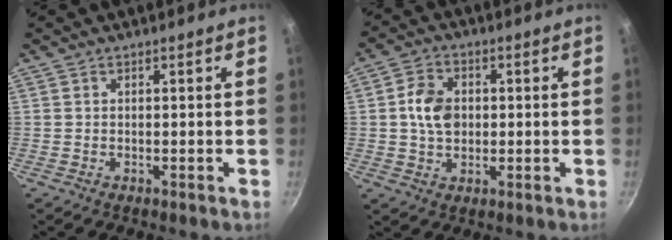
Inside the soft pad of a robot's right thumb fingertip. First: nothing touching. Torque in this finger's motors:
{"motor_torque": [-0.82, 0.33, 0.41, 0.51, 0.04]}